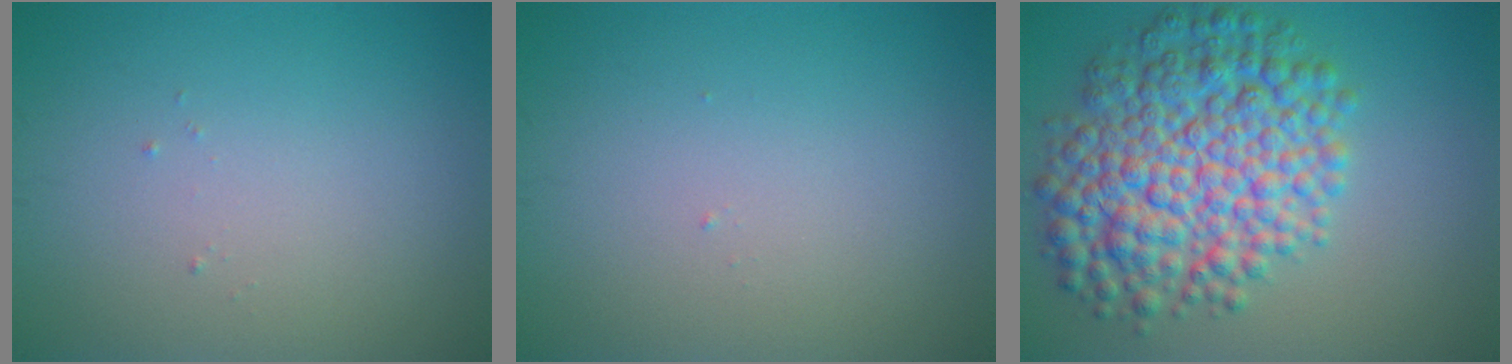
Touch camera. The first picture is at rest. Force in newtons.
{"total": 0.0}
{"total": 9.8, "press": 9.8, "slide": 0.1}